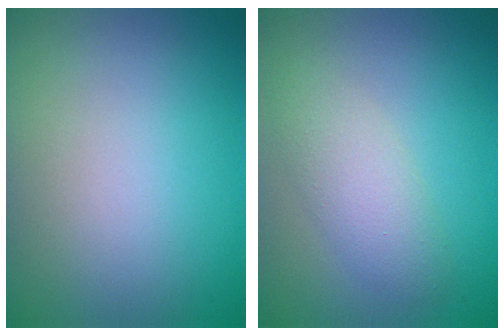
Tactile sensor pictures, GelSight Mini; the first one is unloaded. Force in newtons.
{"total": 2.8, "press": 2.8, "slide": 0.1}